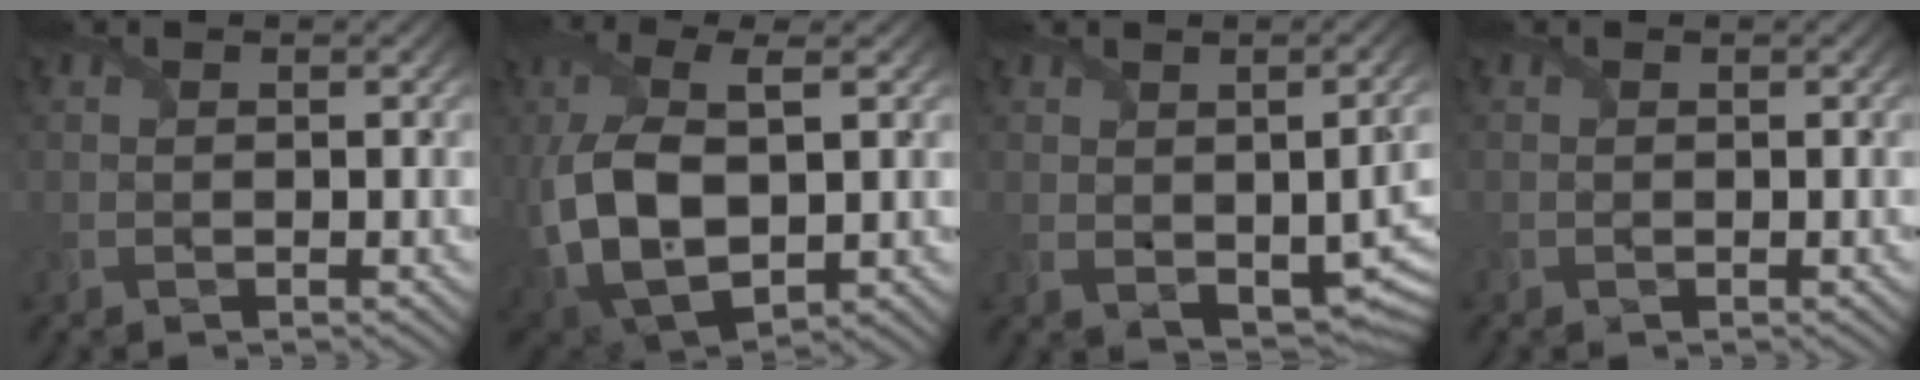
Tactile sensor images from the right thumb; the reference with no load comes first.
{"total": 13.1, "force": [-0.3, 6.7, 11.3], "torque": [-0.272, -0.010, -0.001]}
{"total": 9.1, "force": [-1.9, 5.4, 7.1], "torque": [-0.107, -0.043, 0.002]}
{"total": 0.0}